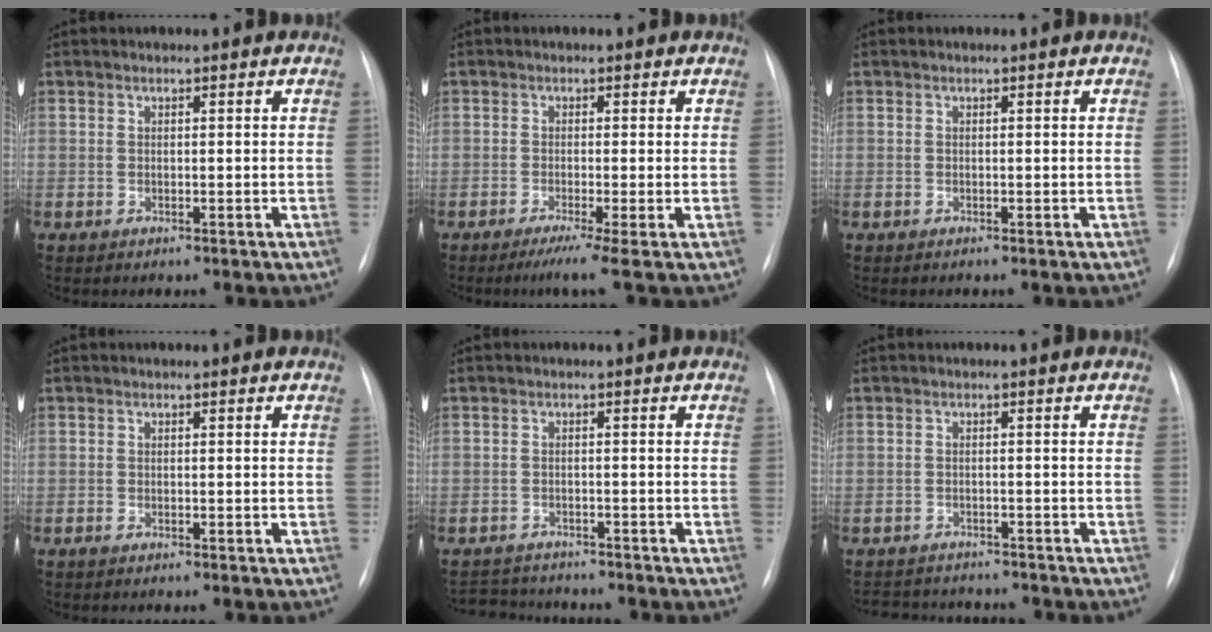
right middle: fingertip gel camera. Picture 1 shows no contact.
{"total": 4.0, "force": [-2.4, -0.7, 3.2], "torque": [-0.050, -0.014, -0.045]}
{"total": 0.0}
{"total": 0.5, "force": [-0.4, 0.0, 0.4], "torque": [-0.010, -0.002, -0.008]}
{"total": 6.1, "force": [-5.9, 1.4, 0.9], "torque": [-0.016, -0.001, -0.088]}
{"total": 7.7, "force": [-7.4, 1.8, 1.5], "torque": [-0.024, 0.006, -0.099]}